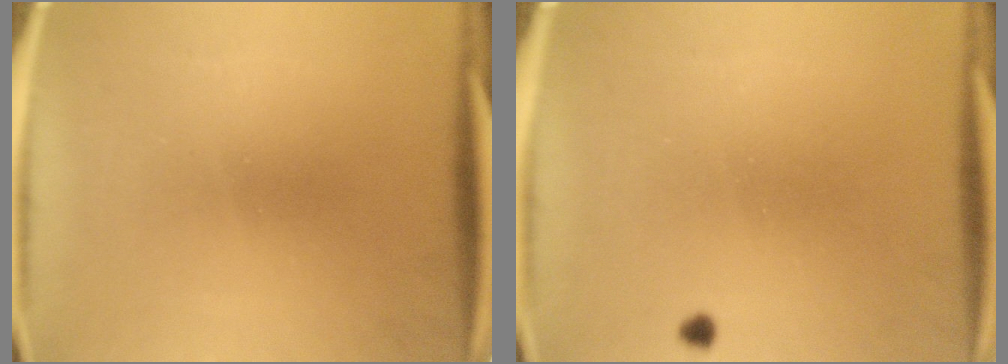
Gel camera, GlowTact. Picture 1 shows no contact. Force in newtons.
{"total": 0.7}